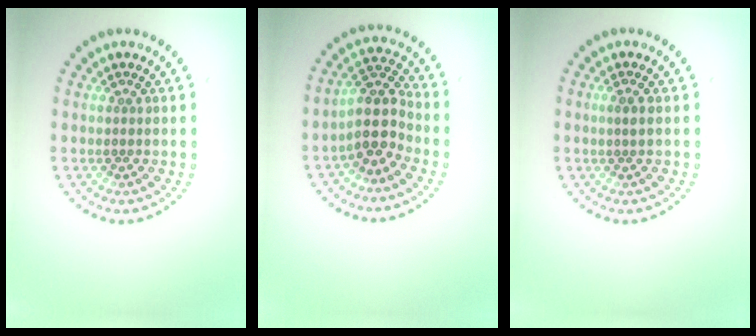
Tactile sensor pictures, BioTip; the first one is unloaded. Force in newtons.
{"total": 3.8, "press": 3.1, "slide": 2.2}
{"total": 0.8, "press": 0.5, "slide": 0.6}